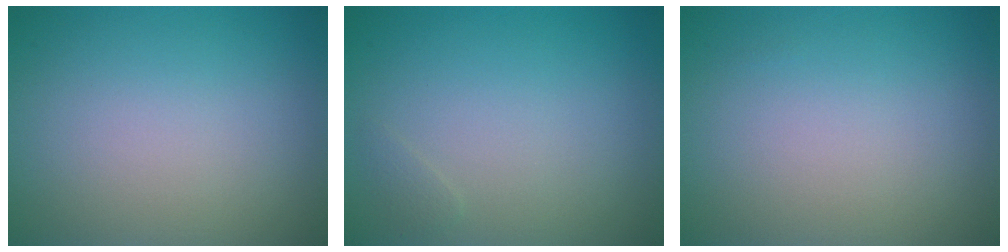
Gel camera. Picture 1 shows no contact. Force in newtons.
{"total": 0.5, "press": 0.5, "slide": 0.0}
{"total": 0.0}